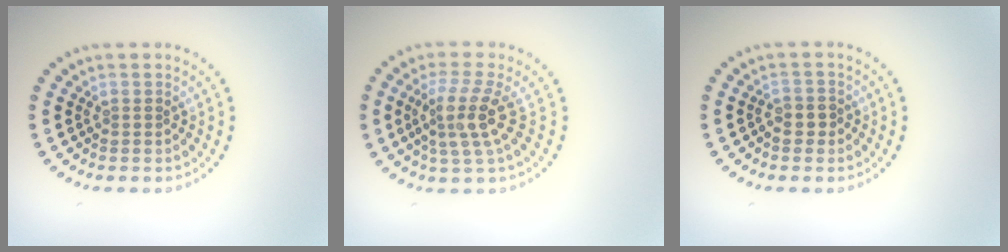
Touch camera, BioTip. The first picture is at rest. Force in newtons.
{"total": 3.7, "press": 2.7, "slide": 2.5}
{"total": 1.0, "press": 0.9, "slide": 0.4}